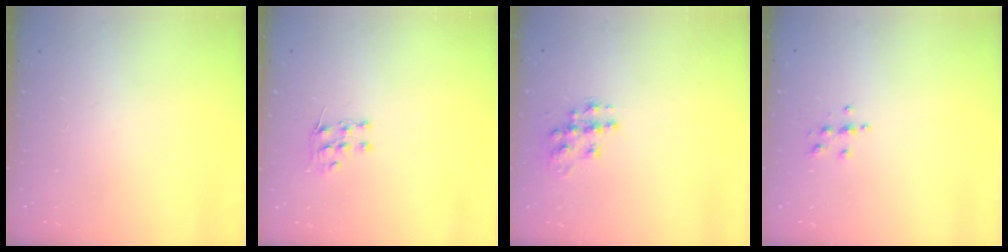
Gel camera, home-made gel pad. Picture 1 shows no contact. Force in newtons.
{"total": 5.9, "press": 5.9, "slide": 0.5}
{"total": 11.4, "press": 11.4, "slide": 0.8}
{"total": 3.8, "press": 3.8, "slide": 0.4}